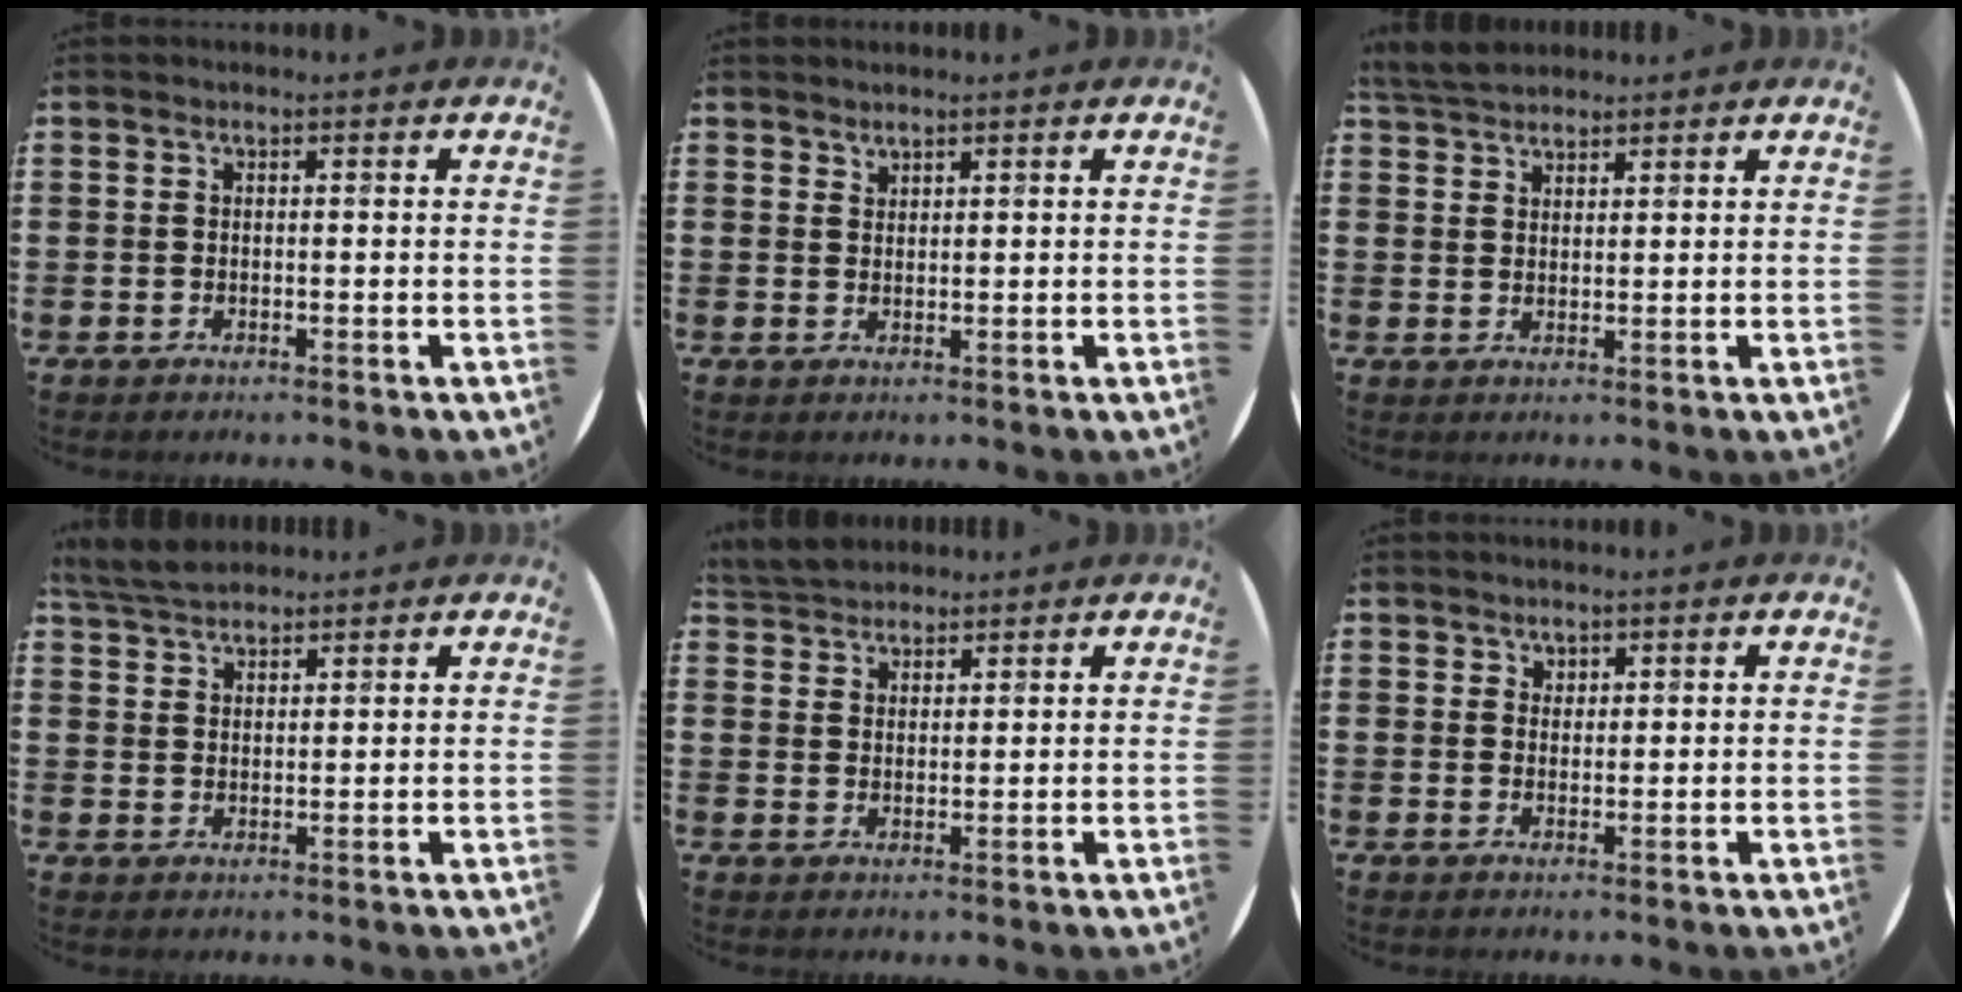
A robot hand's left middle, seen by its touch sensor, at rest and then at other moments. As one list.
[{"total": 1.3, "force": [1.3, 0.2, -0.3], "torque": [0.004, 0.001, 0.025]}, {"total": 3.9, "force": [3.7, 1.0, 0.9], "torque": [-0.026, -0.002, 0.071]}, {"total": 4.5, "force": [4.2, 1.1, 1.3], "torque": [-0.035, -0.004, 0.079]}, {"total": 3.9, "force": [3.8, 1.1, 0.0], "torque": [-0.010, -0.005, 0.074]}, {"total": 1.3, "force": [1.1, 0.7, 0.0], "torque": [0.016, -0.005, 0.018]}]